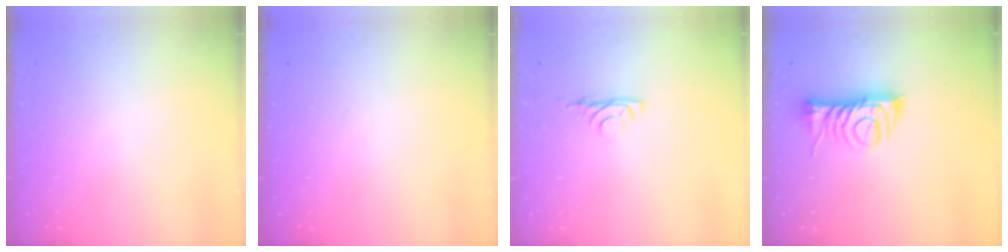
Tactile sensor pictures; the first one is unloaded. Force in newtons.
{"total": 0.0}
{"total": 3.4, "press": 3.3, "slide": 0.6}
{"total": 9.6, "press": 9.6, "slide": 0.5}